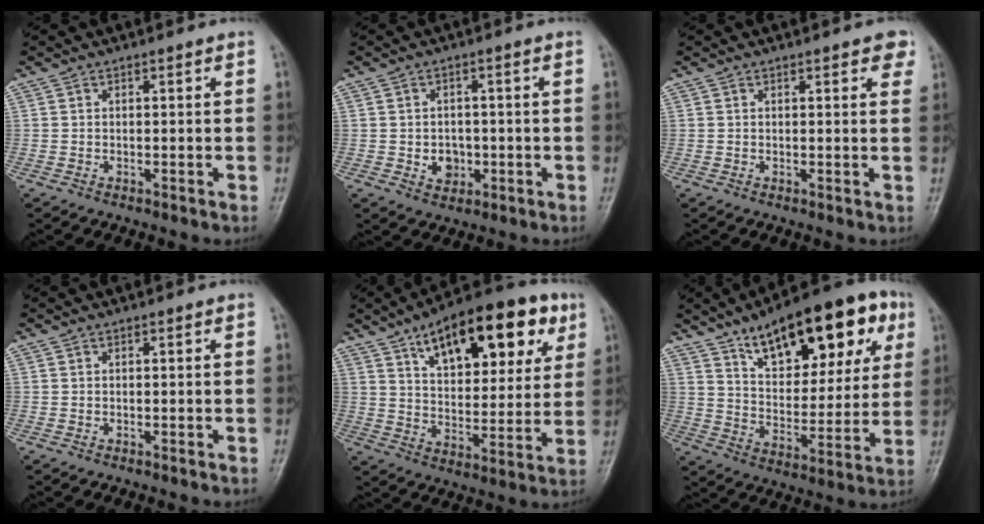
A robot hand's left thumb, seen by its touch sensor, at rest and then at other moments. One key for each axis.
{"total": 4.1, "fx": -1.0, "fy": 3.4, "fz": 2.0, "tx": -0.008, "ty": 0.005, "tz": -0.010}
{"total": 2.9, "fx": 1.6, "fy": 1.2, "fz": 2.1, "tx": -0.008, "ty": -0.002, "tz": 0.013}
{"total": 0.0}
{"total": 22.7, "fx": 11.2, "fy": 10.6, "fz": 16.7, "tx": -0.204, "ty": -0.017, "tz": 0.172}
{"total": 24.1, "fx": 12.5, "fy": 10.7, "fz": 17.6, "tx": -0.210, "ty": -0.019, "tz": 0.193}